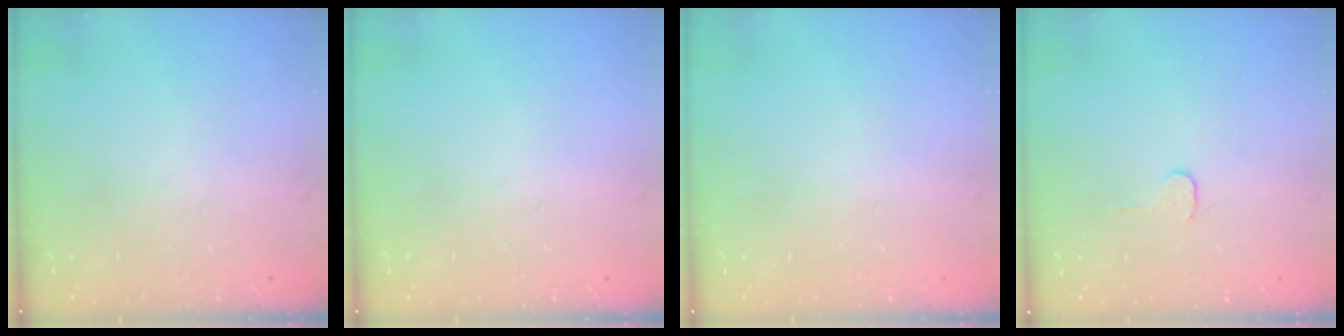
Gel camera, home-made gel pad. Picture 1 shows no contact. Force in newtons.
{"total": 0.0}
{"total": 0.6, "press": 0.6, "slide": 0.2}
{"total": 3.4, "press": 3.4, "slide": 0.3}